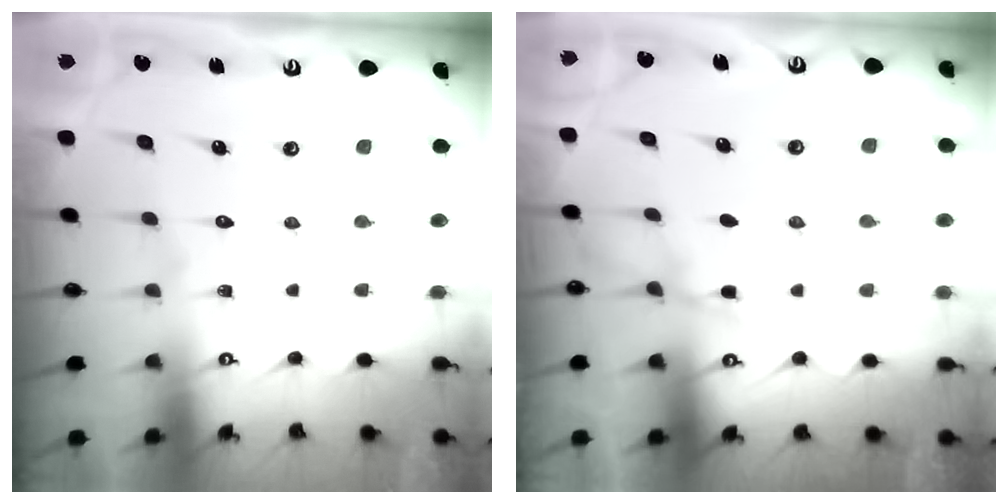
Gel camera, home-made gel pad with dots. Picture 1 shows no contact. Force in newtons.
{"total": 4.6, "press": 4.6, "slide": 0.6}